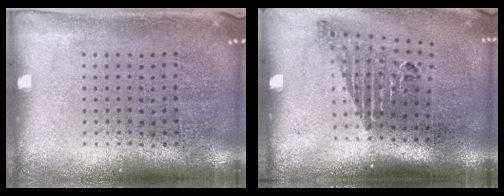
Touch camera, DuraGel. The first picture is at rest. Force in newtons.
{"total": 1.8, "press": 1.2, "slide": 1.3}